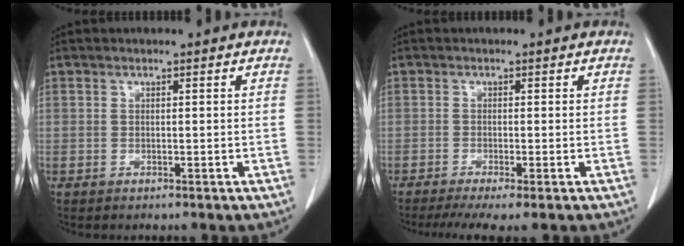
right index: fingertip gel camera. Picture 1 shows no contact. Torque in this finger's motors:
{"motor_torque": [0.44, -0.40, 0.21, 0.05]}